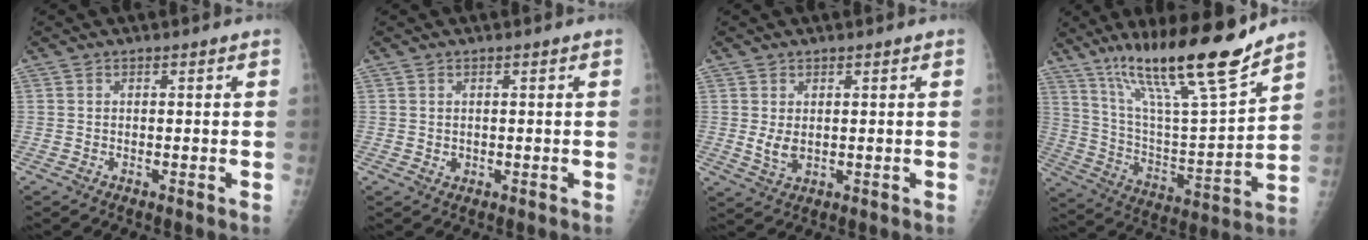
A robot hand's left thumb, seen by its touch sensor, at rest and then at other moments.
{"total": 1.0, "force": [0.2, 0.9, 0.4], "torque": [-0.004, -0.001, 0.006]}
{"total": 3.2, "force": [0.6, 2.1, 2.4], "torque": [-0.040, -0.011, 0.018]}
{"total": 21.6, "force": [15.6, 2.5, 14.8], "torque": [-0.231, -0.073, 0.276]}